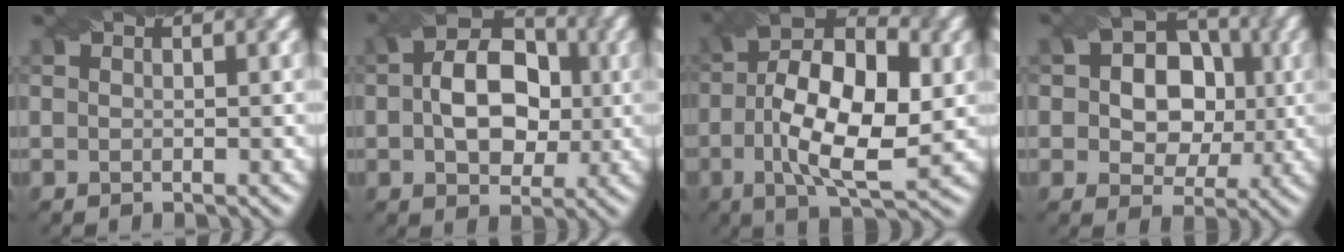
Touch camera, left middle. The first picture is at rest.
{"total": 8.0, "force": [0.3, 5.4, 5.9], "torque": [-0.097, 0.008, -0.001]}
{"total": 11.6, "force": [-1.0, 5.2, 10.3], "torque": [-0.183, 0.006, -0.020]}
{"total": 7.8, "force": [0.8, 6.2, 4.7], "torque": [-0.052, 0.022, 0.000]}